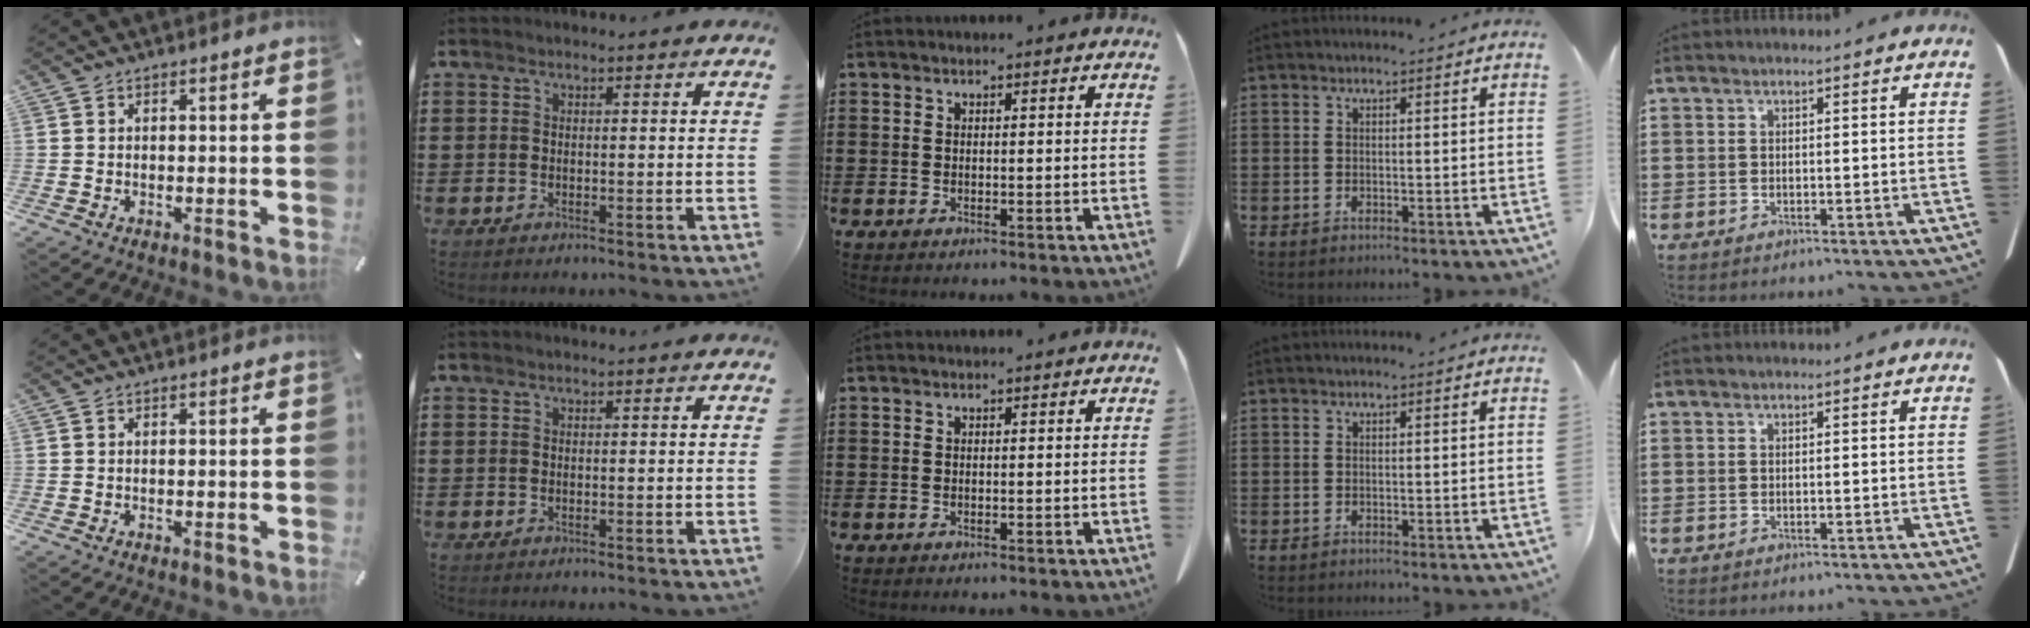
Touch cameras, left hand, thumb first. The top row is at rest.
{}